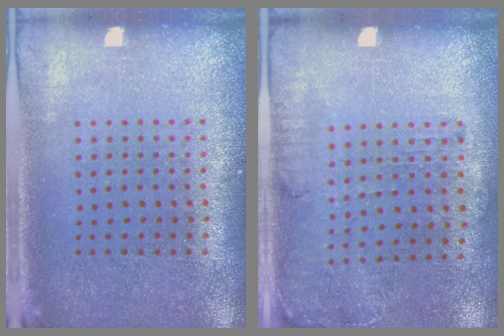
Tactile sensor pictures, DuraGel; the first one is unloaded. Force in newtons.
{"total": 1.3, "press": 1.2, "slide": 0.6}